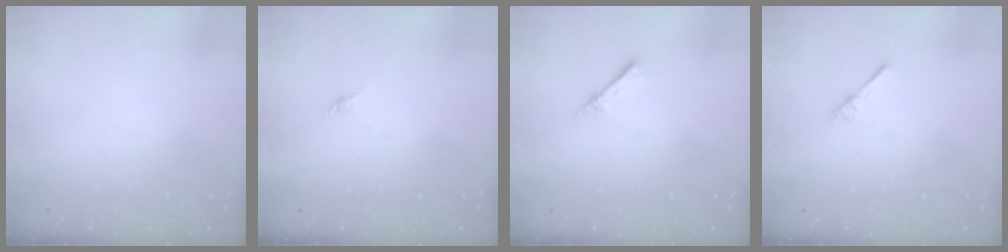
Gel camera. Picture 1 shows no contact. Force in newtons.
{"total": 0.0}
{"total": 2.4, "press": 2.4, "slide": 0.3}
{"total": 3.0, "press": 3.0, "slide": 0.3}